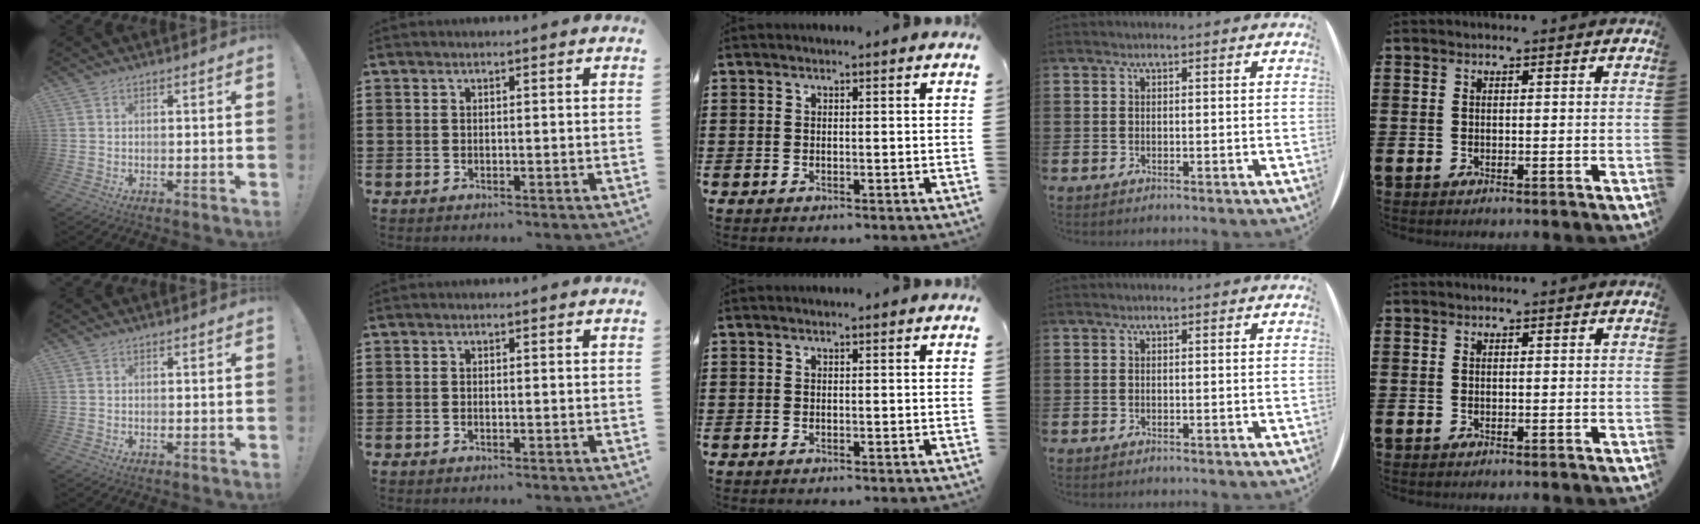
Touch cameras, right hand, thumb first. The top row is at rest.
{}